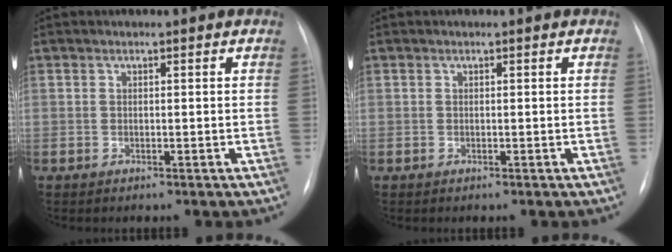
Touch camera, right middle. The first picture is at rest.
{"total": 0.0}